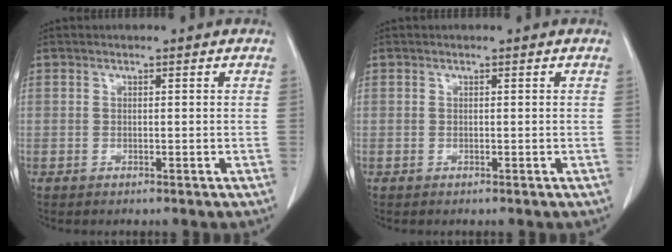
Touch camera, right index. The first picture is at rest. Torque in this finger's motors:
{"motor_torque": [0.00, 0.00, 0.00, 0.00]}